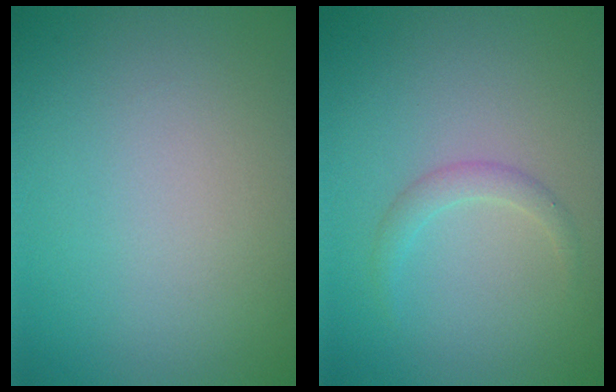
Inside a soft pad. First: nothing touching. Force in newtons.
{"total": 0.9, "press": 0.9, "slide": 0.0}